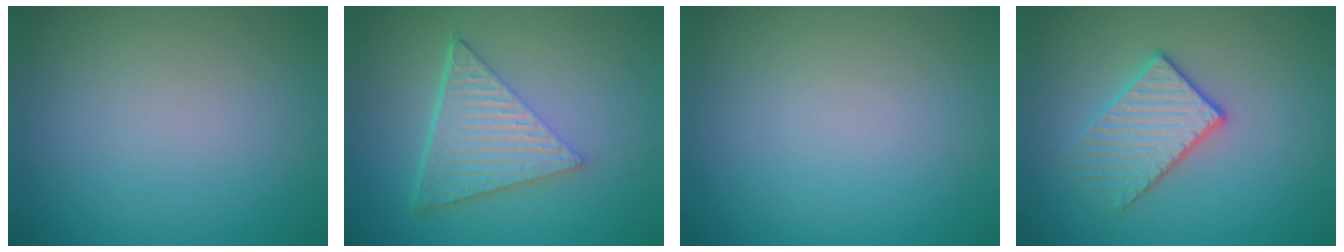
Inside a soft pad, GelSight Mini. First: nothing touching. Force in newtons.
{"total": 6.6, "press": 4.3, "slide": 5.0}
{"total": 0.0}
{"total": 3.0, "press": 2.9, "slide": 0.8}